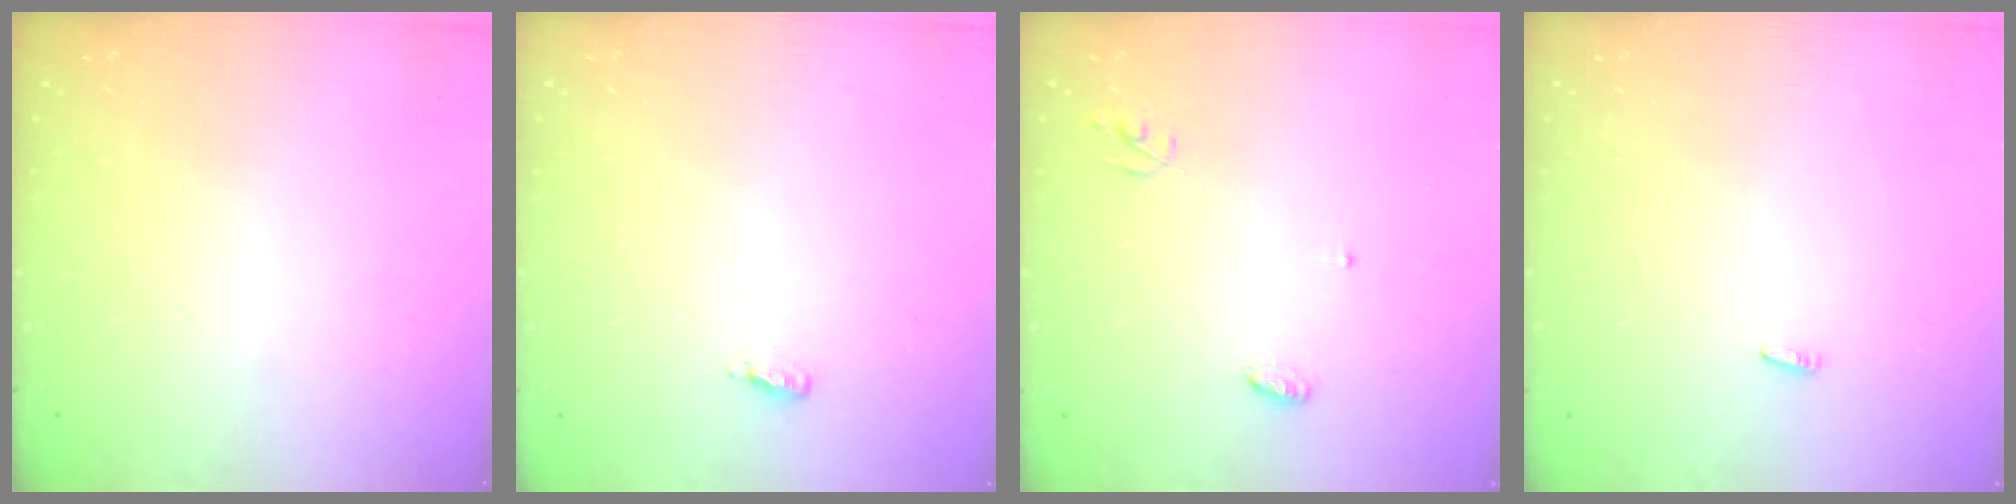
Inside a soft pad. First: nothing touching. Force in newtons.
{"total": 3.7, "press": 3.6, "slide": 1.0}
{"total": 3.5, "press": 3.5, "slide": 0.2}
{"total": 1.8, "press": 1.7, "slide": 0.6}